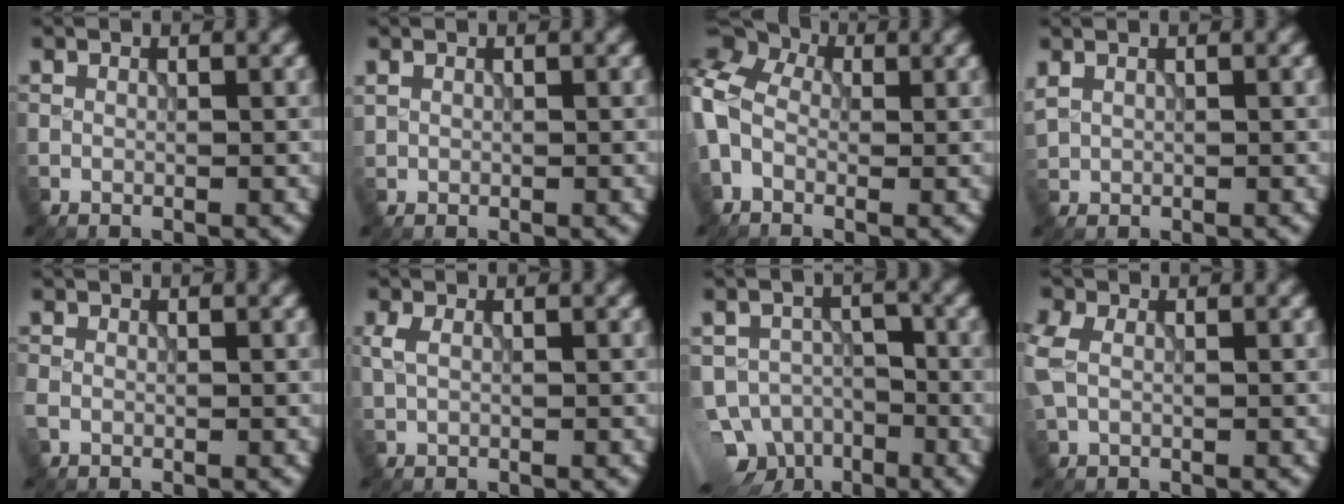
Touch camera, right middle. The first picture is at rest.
{"total": 0.7, "force": [0.4, 0.5, 0.2], "torque": [-0.007, -0.003, 0.012]}
{"total": 11.3, "force": [-0.7, 8.7, 7.3], "torque": [-0.164, 0.028, -0.050]}
{"total": 1.5, "force": [0.8, 1.0, 0.8], "torque": [-0.024, 0.000, 0.024]}
{"total": 1.3, "force": [-0.4, 1.0, 0.7], "torque": [-0.020, -0.006, -0.008]}
{"total": 1.8, "force": [0.2, 1.1, 1.4], "torque": [-0.035, 0.000, 0.009]}
{"total": 9.1, "force": [-6.3, 5.7, 3.2], "torque": [-0.043, -0.004, -0.090]}
{"total": 3.8, "force": [0.1, 2.8, 2.7], "torque": [-0.069, -0.002, 0.003]}